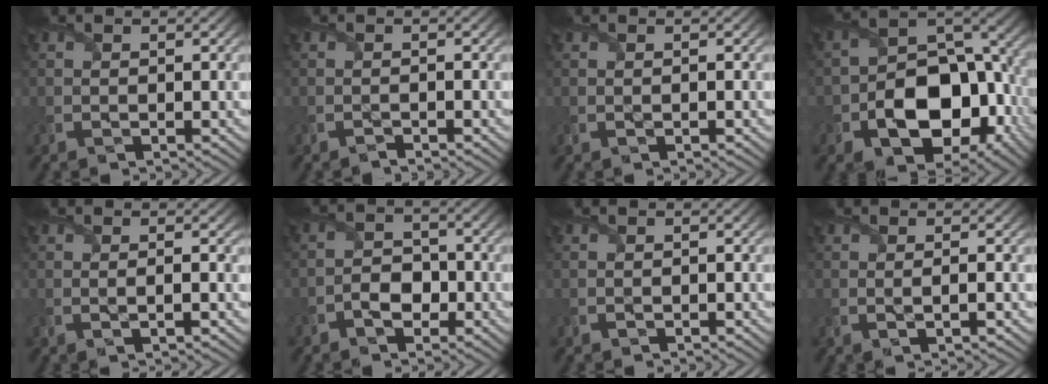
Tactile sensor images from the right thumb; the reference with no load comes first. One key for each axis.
{"total": 0.7, "fx": -0.6, "fy": 0.0, "fz": -0.1, "tx": 0.003, "ty": 0.000, "tz": -0.015}
{"total": 0.0}
{"total": 13.2, "fx": -4.2, "fy": 8.7, "fz": 9.0, "tx": -0.158, "ty": -0.027, "tz": -0.068}
{"total": 1.3, "fx": 0.1, "fy": 0.1, "fz": 1.3, "tx": -0.028, "ty": 0.000, "tz": 0.000}
{"total": 3.2, "fx": -1.6, "fy": 2.1, "fz": 1.8, "tx": -0.026, "ty": 0.005, "tz": -0.038}
{"total": 0.0}
{"total": 1.7, "fx": 0.1, "fy": 0.2, "fz": 1.6, "tx": -0.032, "ty": 0.001, "tz": -0.001}